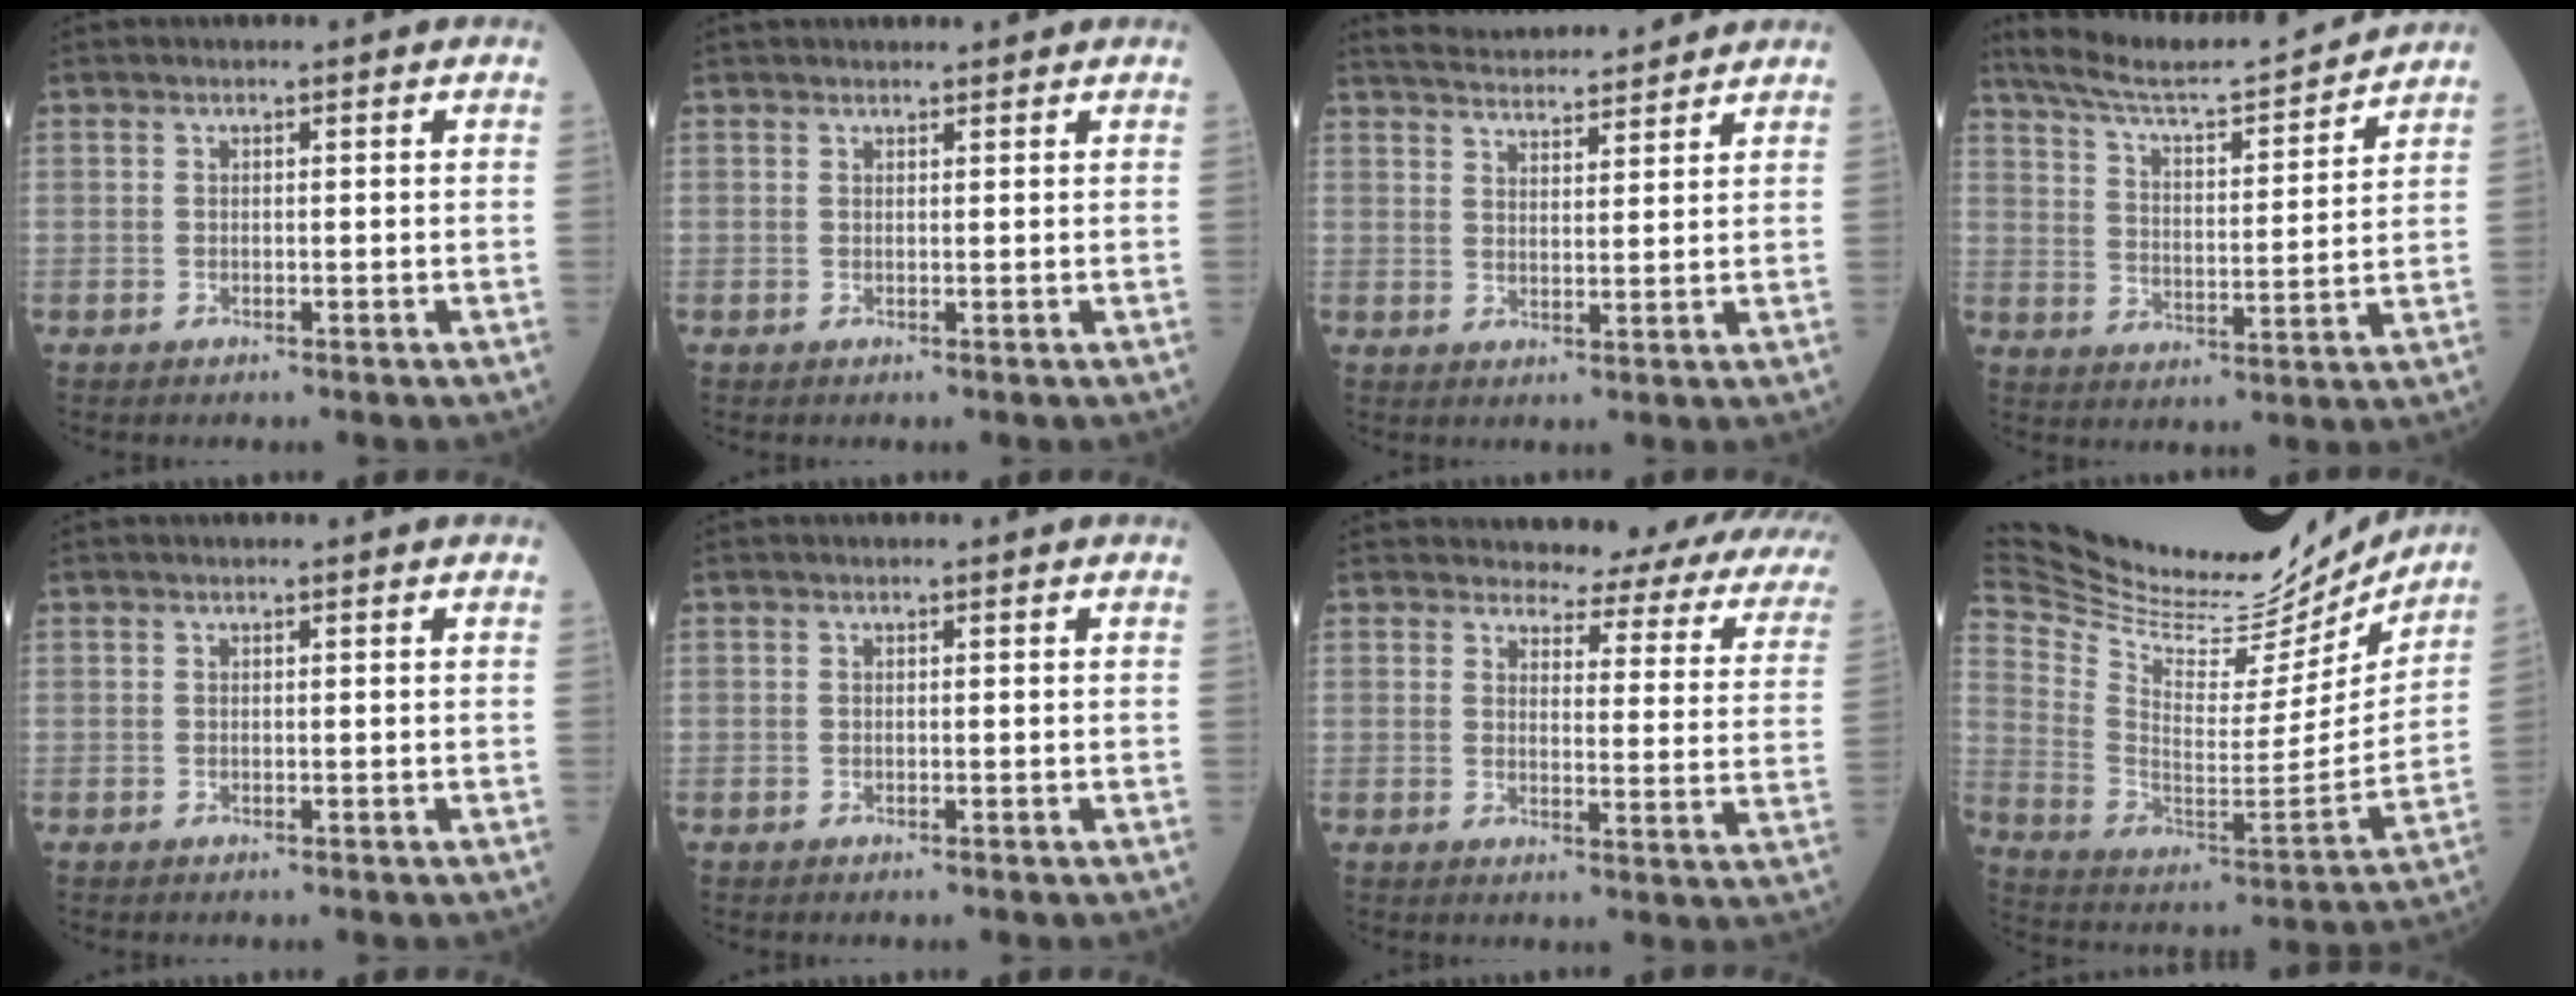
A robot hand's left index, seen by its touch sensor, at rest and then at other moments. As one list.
[{"total": 4.1, "force": [3.9, 0.7, 1.1], "torque": [-0.010, 0.031, 0.051]}, {"total": 12.1, "force": [11.6, 1.4, 3.4], "torque": [-0.060, 0.021, 0.173]}, {"total": 15.6, "force": [14.8, 0.2, 5.2], "torque": [-0.097, 0.001, 0.230]}, {"total": 0.0}, {"total": 0.0}, {"total": 16.1, "force": [14.7, 3.3, 5.8], "torque": [-0.046, -0.069, 0.137]}, {"total": 30.4, "force": [27.1, 7.8, 11.4], "torque": [-0.216, -0.041, 0.396]}]